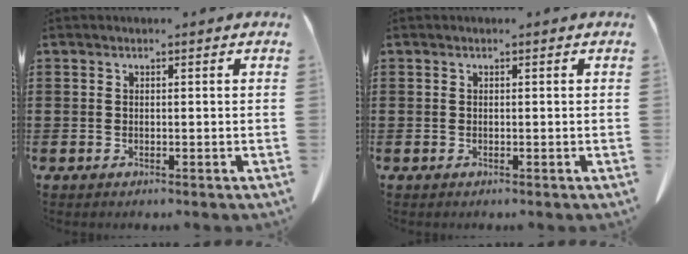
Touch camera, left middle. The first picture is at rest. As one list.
[{"total": 0.0}]